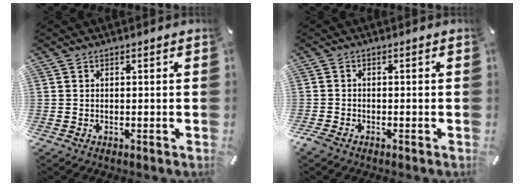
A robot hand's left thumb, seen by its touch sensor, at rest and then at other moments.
{"total": 1.4, "force": [-1.1, 0.6, 0.5], "torque": [-0.014, 0.001, -0.024]}